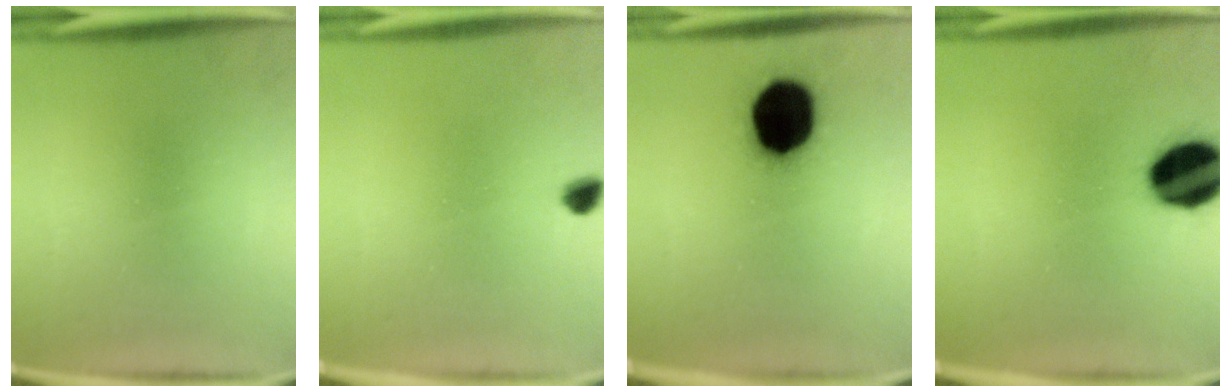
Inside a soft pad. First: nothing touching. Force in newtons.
{"total": 2.4}
{"total": 18.3}
{"total": 15.8}